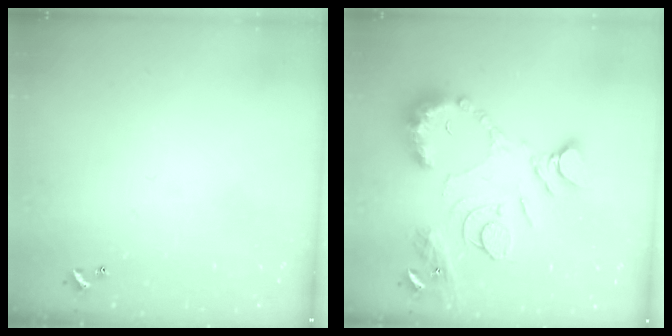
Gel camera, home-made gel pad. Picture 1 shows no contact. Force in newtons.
{"total": 14.6, "press": 14.5, "slide": 1.7}